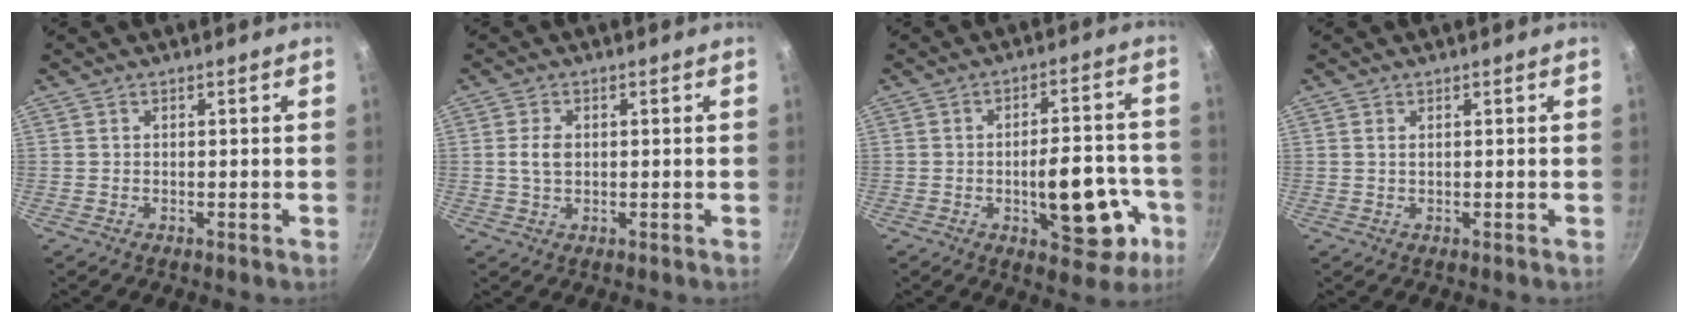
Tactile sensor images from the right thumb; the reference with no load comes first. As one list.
[{"total": 3.5, "force": [0.3, 2.3, 2.6], "torque": [-0.044, 0.004, 0.003]}, {"total": 14.8, "force": [-4.8, 6.7, 12.3], "torque": [-0.118, 0.032, -0.059]}, {"total": 0.7, "force": [0.2, 0.4, 0.6], "torque": [-0.010, 0.000, 0.003]}]